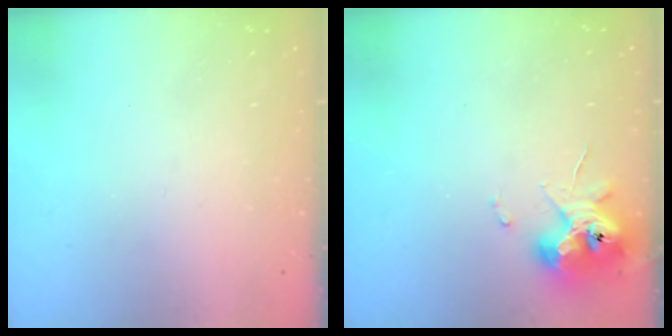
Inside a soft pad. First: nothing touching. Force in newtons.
{"total": 10.1, "press": 10.0, "slide": 1.5}